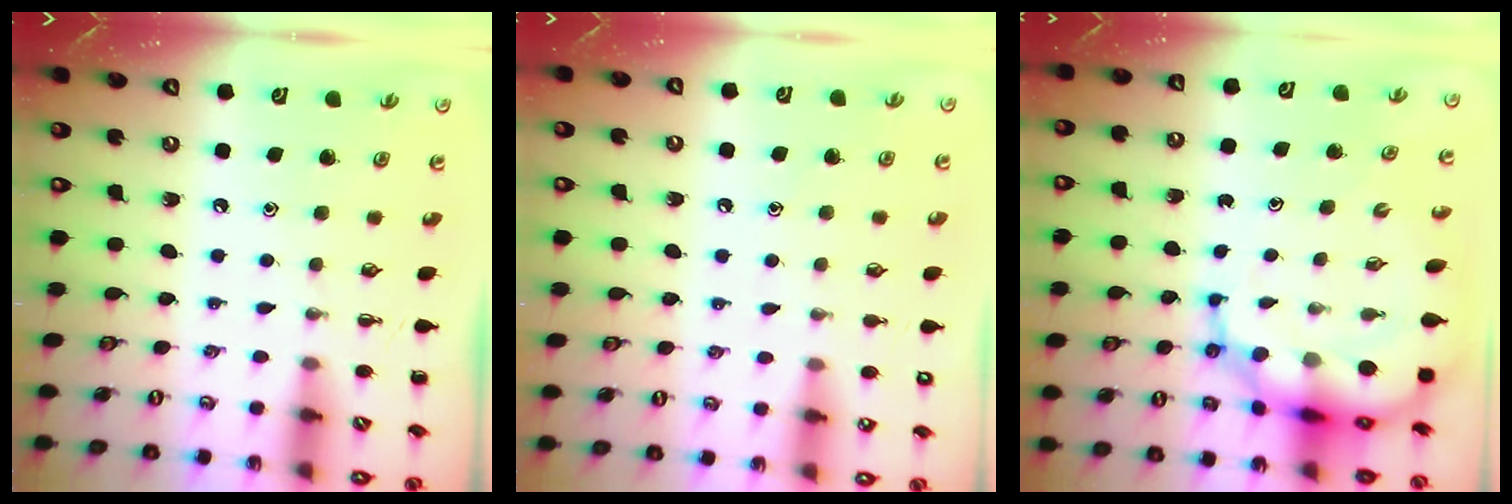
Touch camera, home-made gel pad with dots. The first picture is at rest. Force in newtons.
{"total": 5.1, "press": 4.9, "slide": 1.5}
{"total": 12.1, "press": 11.8, "slide": 3.0}